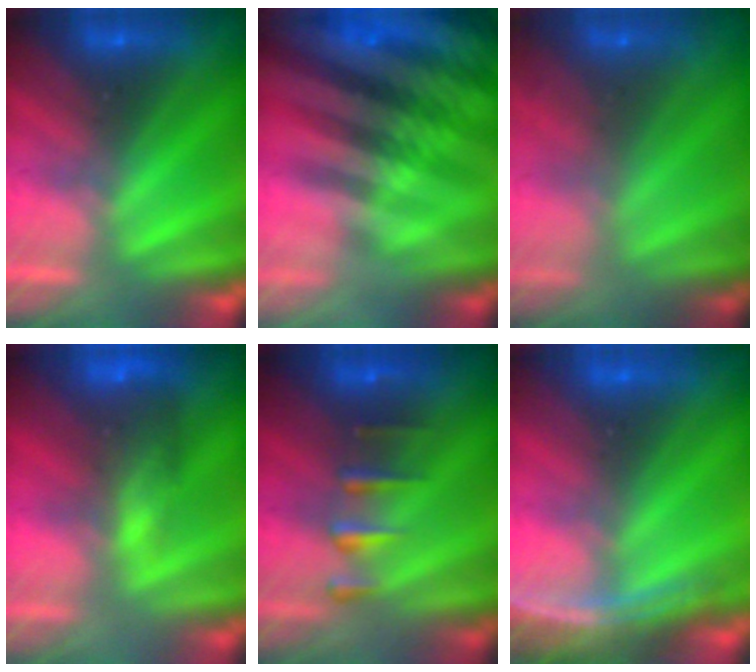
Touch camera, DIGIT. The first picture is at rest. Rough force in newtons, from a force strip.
{"total": 9.1}
{"total": 5.7}
{"total": 8.7}
{"total": 2.4}
{"total": 3.8}